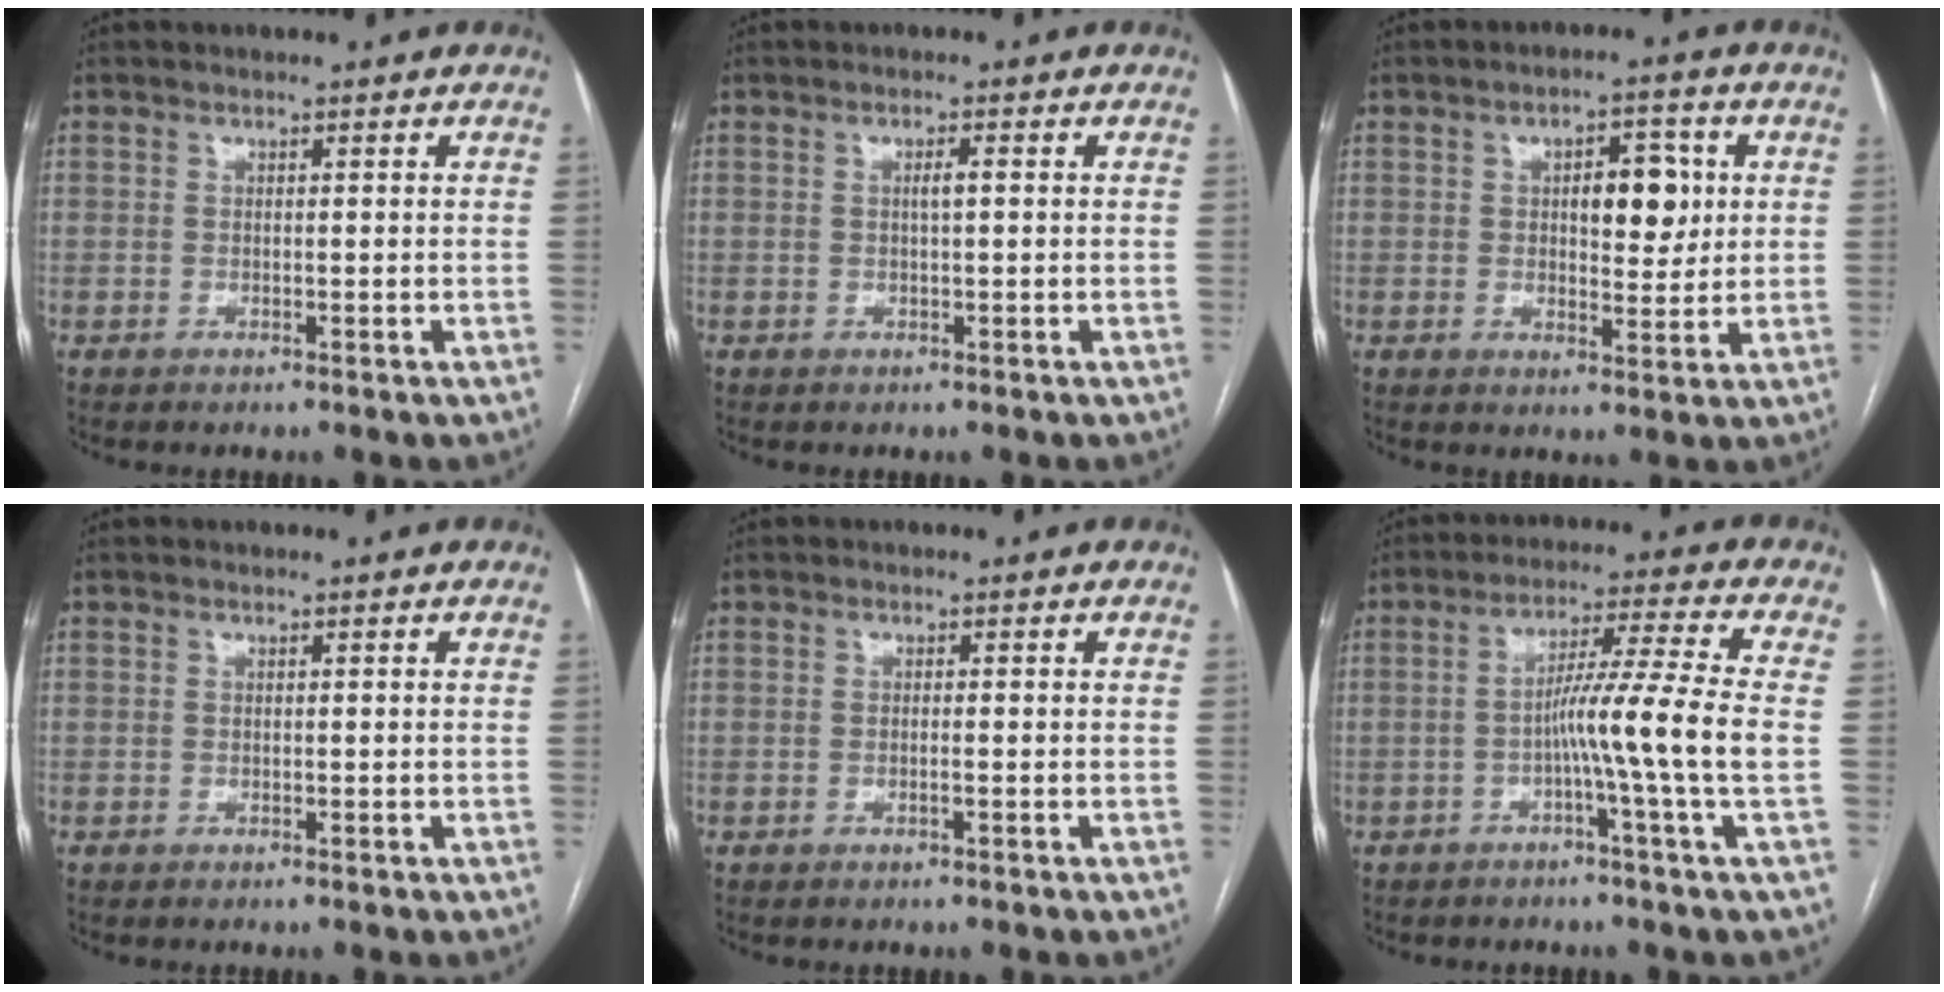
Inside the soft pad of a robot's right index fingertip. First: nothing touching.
{"total": 1.4, "force": [0.2, 0.1, 1.4], "torque": [-0.025, 0.003, 0.002]}
{"total": 7.2, "force": [1.5, 3.2, 6.2], "torque": [-0.085, 0.009, 0.026]}
{"total": 0.0}
{"total": 0.7, "force": [-0.2, 0.0, 0.6], "torque": [-0.014, 0.000, -0.003]}
{"total": 9.4, "force": [-2.0, -2.4, 8.9], "torque": [-0.151, 0.005, -0.038]}